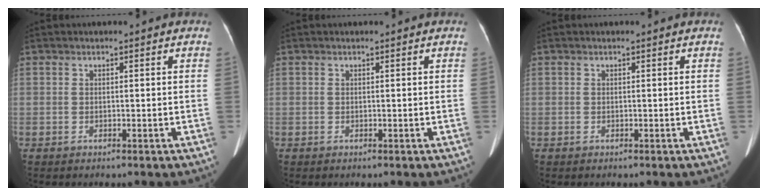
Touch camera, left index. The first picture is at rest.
{"total": 0.0}
{"total": 0.0}